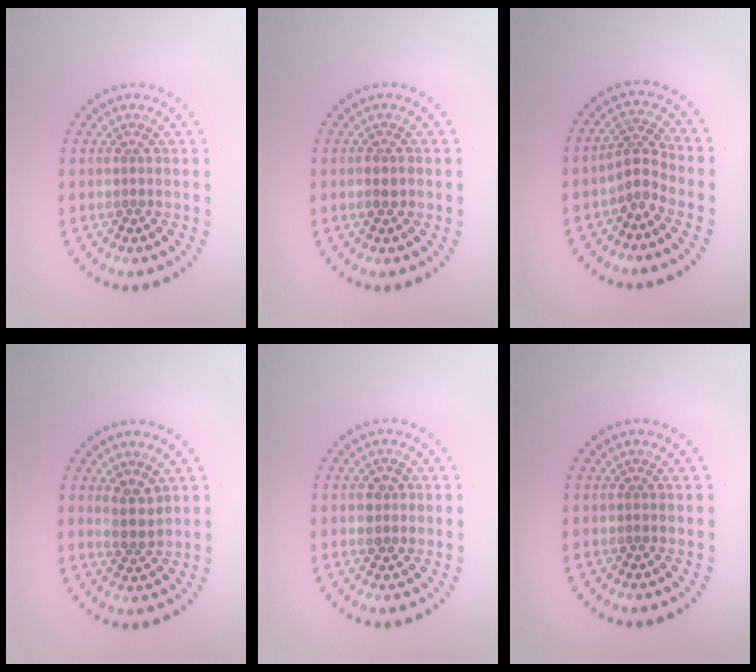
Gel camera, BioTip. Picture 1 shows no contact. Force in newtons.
{"total": 1.2, "press": 1.1, "slide": 0.4}
{"total": 2.3, "press": 1.5, "slide": 1.7}
{"total": 2.3, "press": 2.0, "slide": 1.2}
{"total": 1.5, "press": 1.5, "slide": 0.1}
{"total": 0.0}